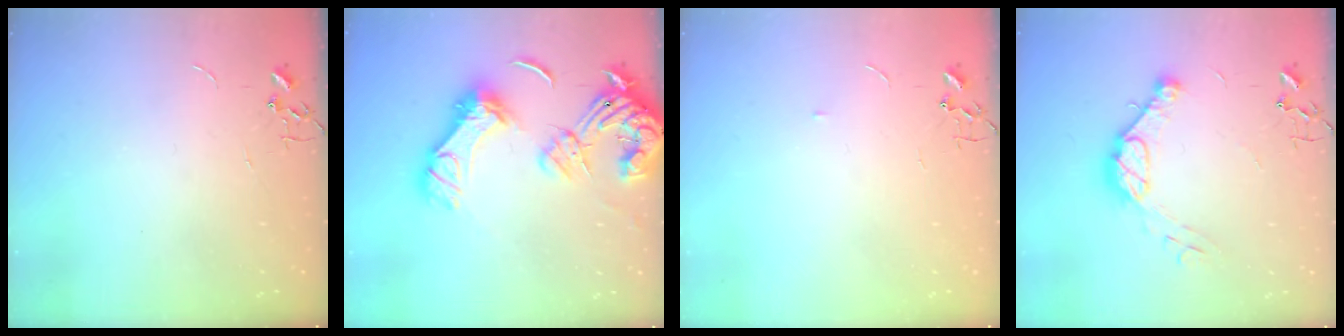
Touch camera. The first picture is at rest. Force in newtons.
{"total": 19.7, "press": 19.4, "slide": 3.3}
{"total": 3.4, "press": 3.4, "slide": 0.4}
{"total": 12.5, "press": 12.4, "slide": 0.9}